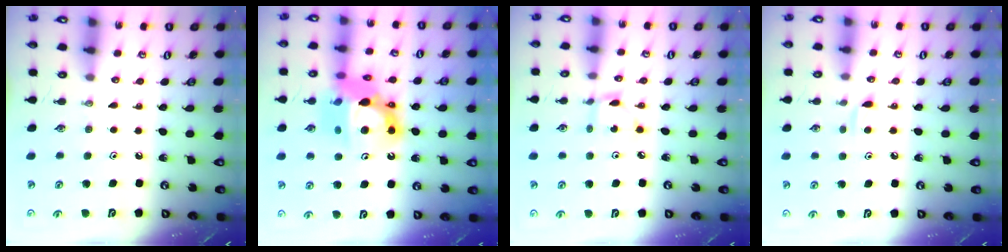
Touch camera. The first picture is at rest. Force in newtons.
{"total": 16.2, "press": 16.1, "slide": 1.6}
{"total": 2.6, "press": 2.6, "slide": 0.2}
{"total": 4.1, "press": 4.1, "slide": 0.6}